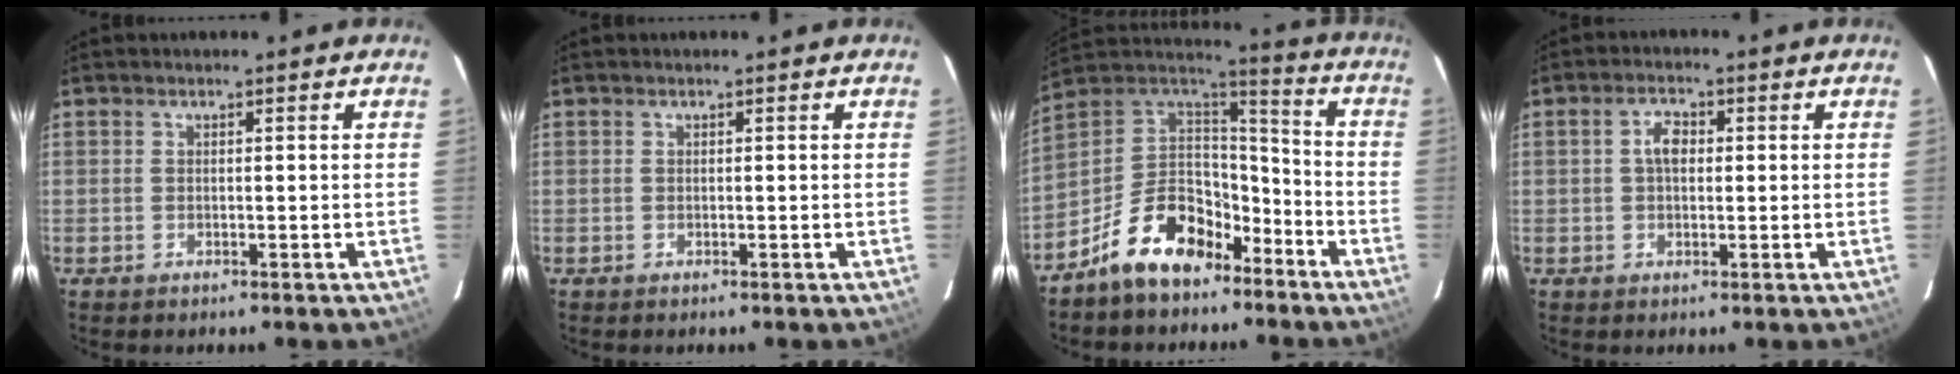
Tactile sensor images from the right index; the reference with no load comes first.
{"total": 0.0}
{"total": 16.9, "force": [-10.8, 9.1, 9.3], "torque": [-0.194, 0.037, -0.177]}
{"total": 3.3, "force": [0.4, 2.1, 2.5], "torque": [-0.047, 0.011, 0.007]}